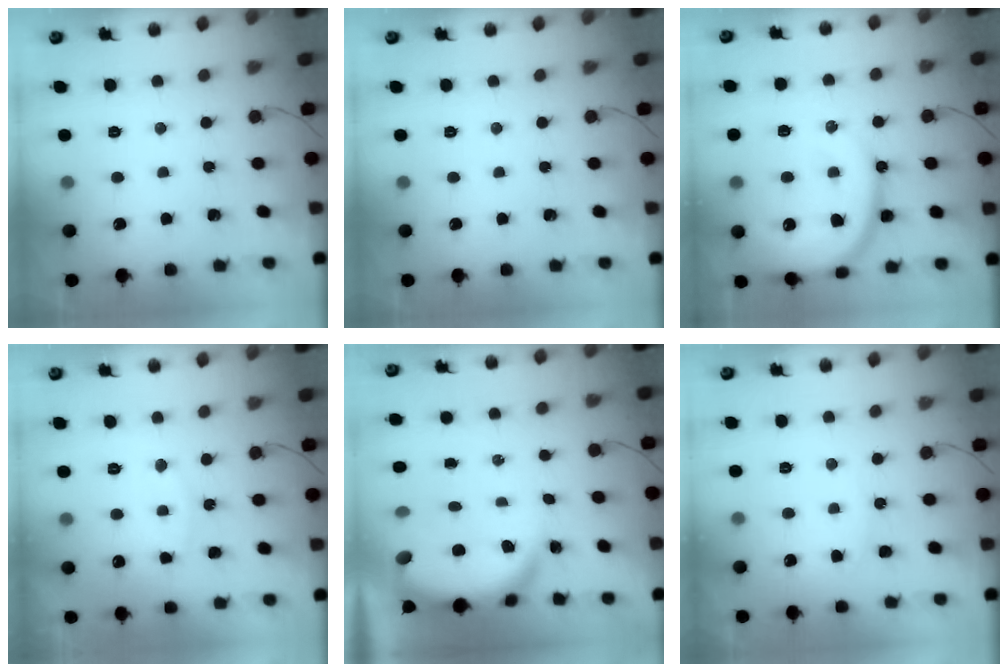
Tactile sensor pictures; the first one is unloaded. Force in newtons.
{"total": 0.0}
{"total": 17.8, "press": 17.7, "slide": 1.5}
{"total": 7.9, "press": 7.9, "slide": 0.1}
{"total": 6.3, "press": 6.2, "slide": 0.9}
{"total": 7.1, "press": 7.1, "slide": 0.5}